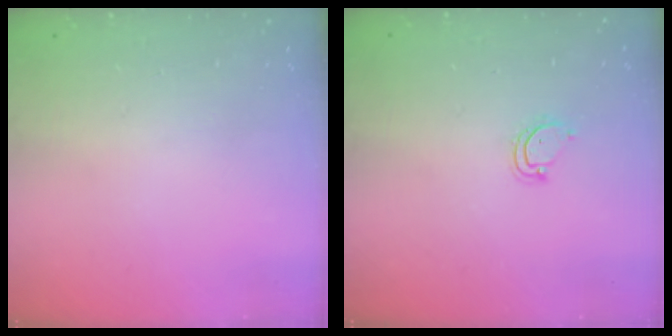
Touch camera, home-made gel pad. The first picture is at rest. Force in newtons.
{"total": 3.9, "press": 3.9, "slide": 0.2}